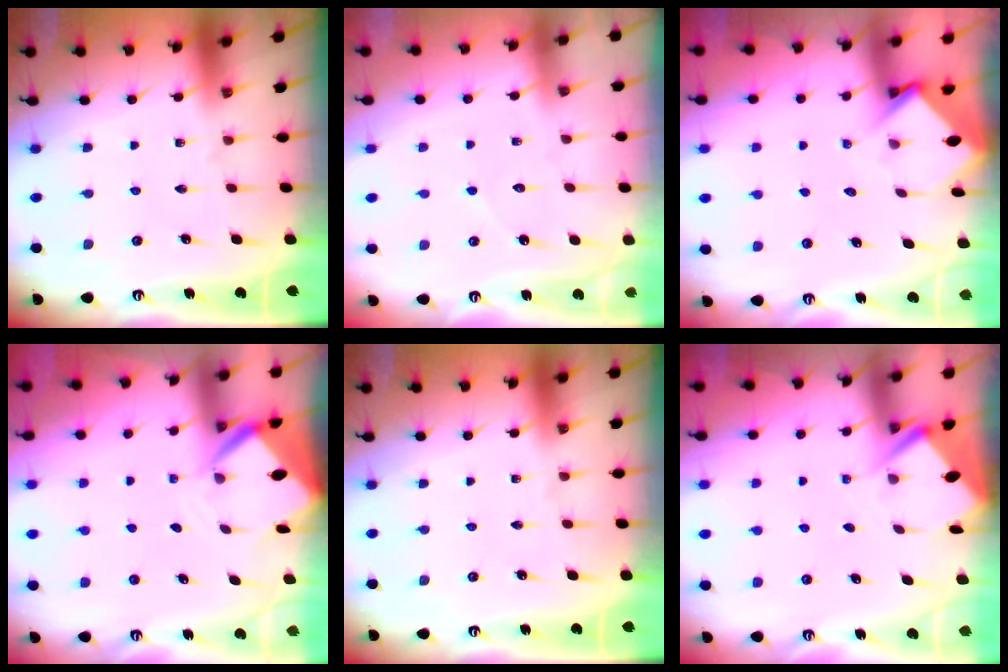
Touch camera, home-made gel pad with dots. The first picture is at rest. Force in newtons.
{"total": 3.3, "press": 3.3, "slide": 0.3}
{"total": 3.4, "press": 3.4, "slide": 0.3}
{"total": 4.2, "press": 4.2, "slide": 0.2}
{"total": 0.0}
{"total": 2.7, "press": 2.7, "slide": 0.3}